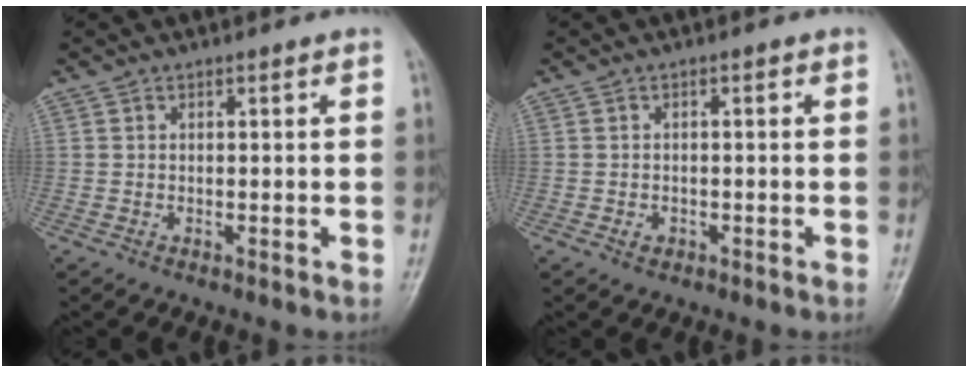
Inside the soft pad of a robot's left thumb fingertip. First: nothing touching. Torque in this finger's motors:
{"motor_torque": [-0.01, 0.03, -0.01, 0.04, 0.00]}